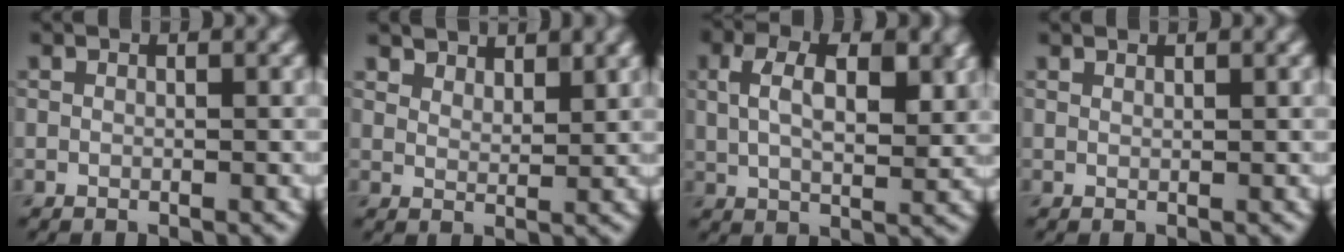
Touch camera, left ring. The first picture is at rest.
{"total": 4.1, "force": [3.7, 1.5, 1.2], "torque": [-0.027, -0.011, 0.069]}
{"total": 6.6, "force": [2.1, 3.6, 5.1], "torque": [-0.089, 0.005, 0.031]}
{"total": 0.6, "force": [0.6, 0.0, 0.1], "torque": [0.002, 0.000, 0.011]}